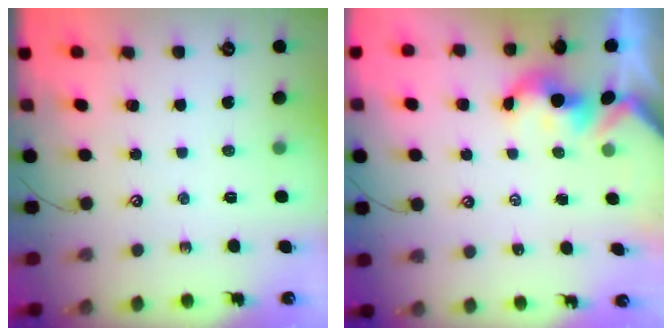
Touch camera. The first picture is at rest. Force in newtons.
{"total": 1.5, "press": 1.5, "slide": 0.3}